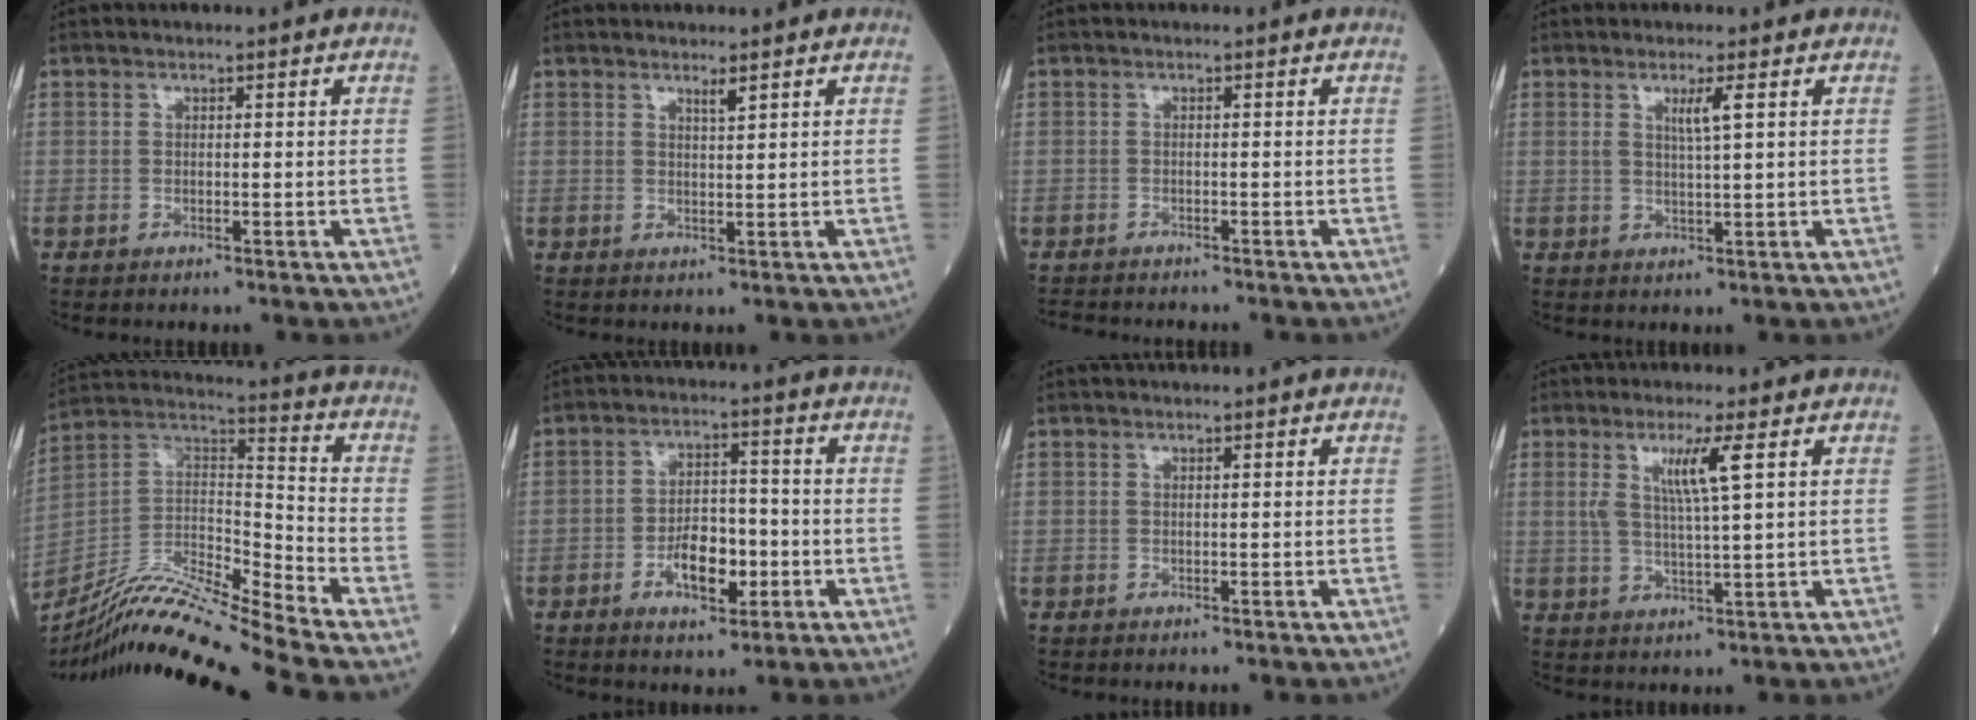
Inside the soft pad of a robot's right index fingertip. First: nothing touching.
{"total": 1.3, "force": [0.9, -0.1, 0.8], "torque": [-0.015, -0.006, 0.017]}
{"total": 3.9, "force": [-3.7, 0.9, 0.9], "torque": [-0.009, -0.009, -0.059]}
{"total": 2.9, "force": [1.2, -0.3, 2.6], "torque": [-0.051, -0.005, 0.020]}
{"total": 18.1, "force": [-16.1, -2.1, 7.9], "torque": [-0.150, 0.012, -0.296]}
{"total": 7.2, "force": [-2.4, 3.3, 5.9], "torque": [-0.104, 0.007, -0.039]}
{"total": 0.0}
{"total": 5.9, "force": [2.2, -0.4, 5.4], "torque": [-0.106, -0.003, 0.042]}